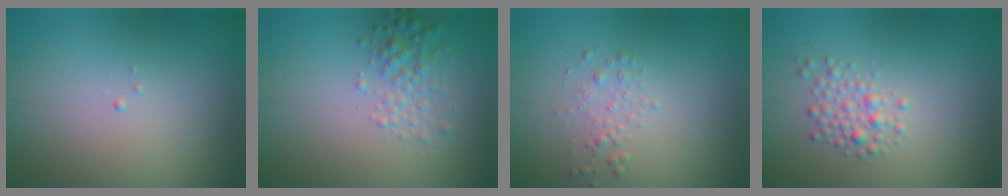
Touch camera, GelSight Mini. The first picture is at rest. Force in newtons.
{"total": 2.4, "press": 2.4, "slide": 0.1}
{"total": 1.3, "press": 1.3, "slide": 0.0}
{"total": 2.1, "press": 2.1, "slide": 0.1}